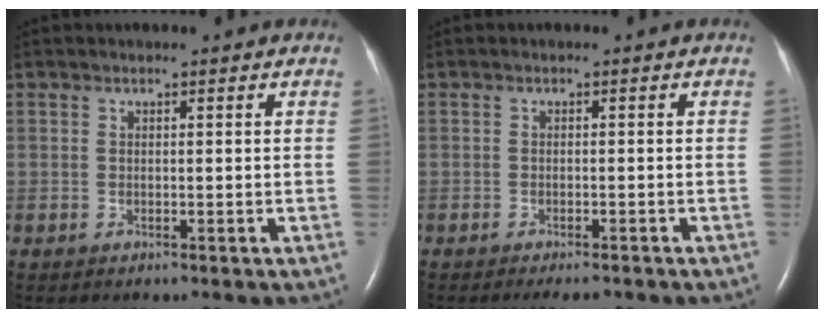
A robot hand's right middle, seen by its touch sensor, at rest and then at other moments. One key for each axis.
{"total": 3.2, "fx": -2.7, "fy": 0.9, "fz": 1.6, "tx": -0.019, "ty": -0.006, "tz": -0.033}